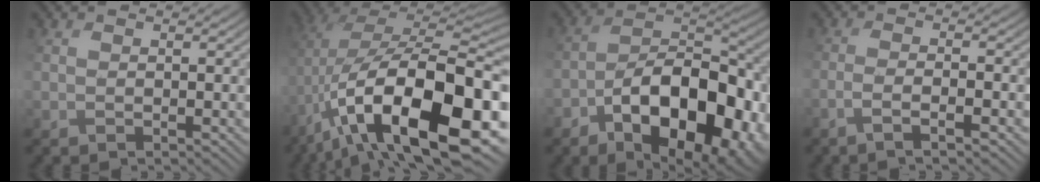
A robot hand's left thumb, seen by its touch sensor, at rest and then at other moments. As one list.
[{"total": 19.0, "force": [-6.8, 9.7, 14.9], "torque": [-0.273, -0.023, -0.089]}, {"total": 16.1, "force": [-6.8, 9.0, 11.4], "torque": [-0.163, -0.009, -0.105]}, {"total": 3.7, "force": [-2.3, 0.6, 2.9], "torque": [-0.045, 0.008, -0.052]}]